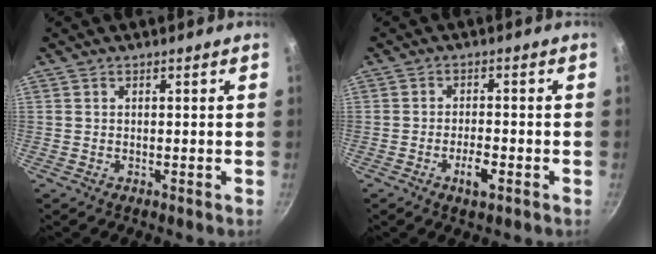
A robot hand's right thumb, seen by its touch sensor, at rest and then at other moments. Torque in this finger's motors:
{"motor_torque": [0.30, 0.59, 0.13, -0.23, 0.14]}